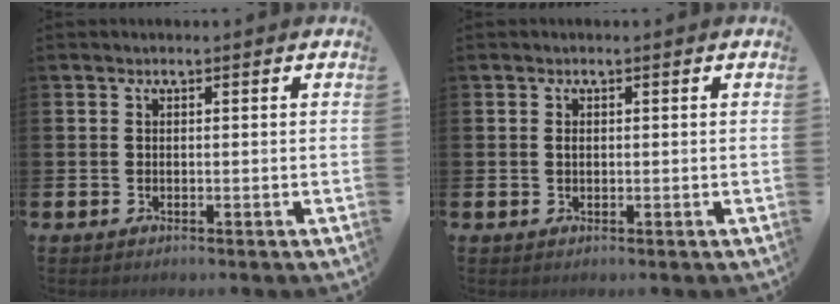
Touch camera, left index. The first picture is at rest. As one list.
[{"total": 0.7, "force": [0.1, 0.4, 0.5], "torque": [0.004, -0.003, -0.002]}]